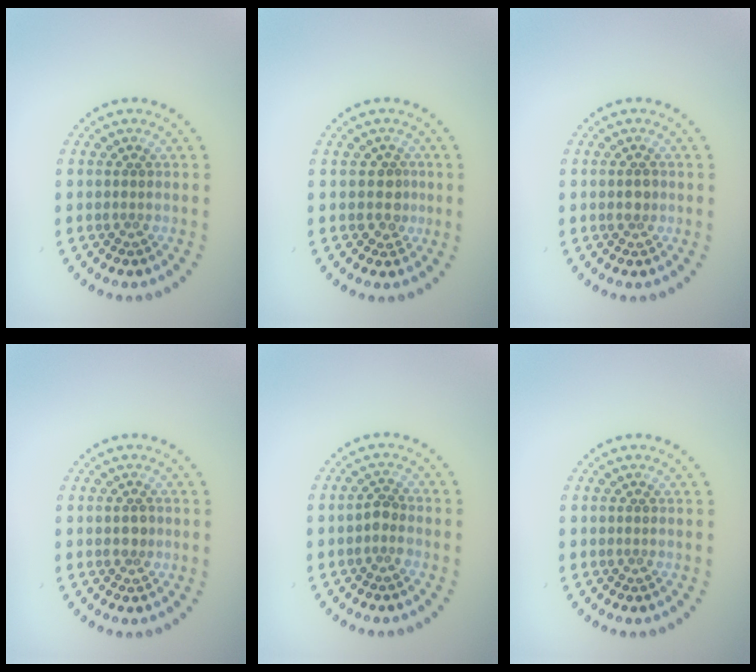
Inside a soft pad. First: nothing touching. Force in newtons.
{"total": 1.8, "press": 1.4, "slide": 1.2}
{"total": 1.1, "press": 1.1, "slide": 0.1}
{"total": 1.1, "press": 1.1, "slide": 0.1}
{"total": 1.1, "press": 1.0, "slide": 0.5}
{"total": 0.0}